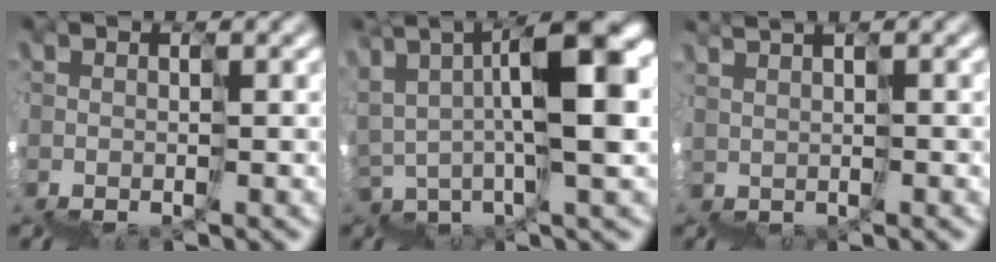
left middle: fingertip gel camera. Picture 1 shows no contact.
{"total": 9.6, "force": [5.0, 2.4, 7.9], "torque": [-0.143, 0.044, 0.089]}
{"total": 2.8, "force": [2.7, 0.2, 0.7], "torque": [0.009, 0.027, 0.052]}